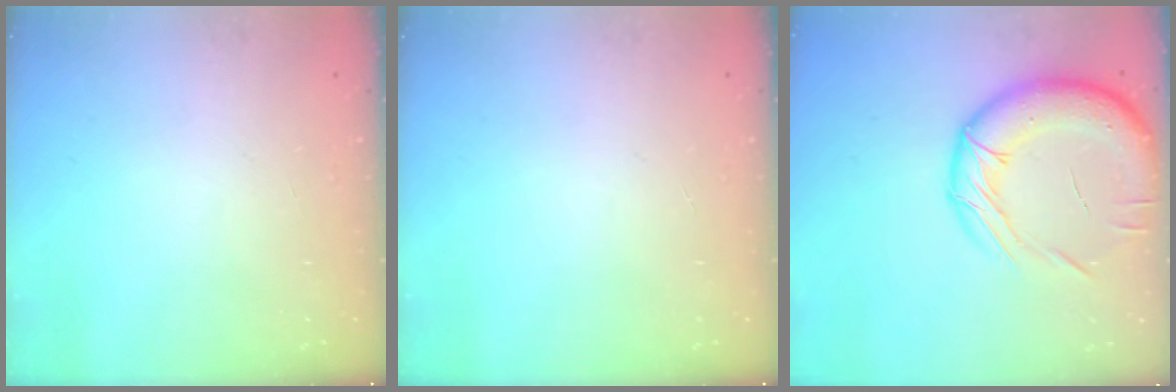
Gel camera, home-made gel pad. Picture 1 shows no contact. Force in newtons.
{"total": 0.0}
{"total": 20.3, "press": 19.9, "slide": 4.2}